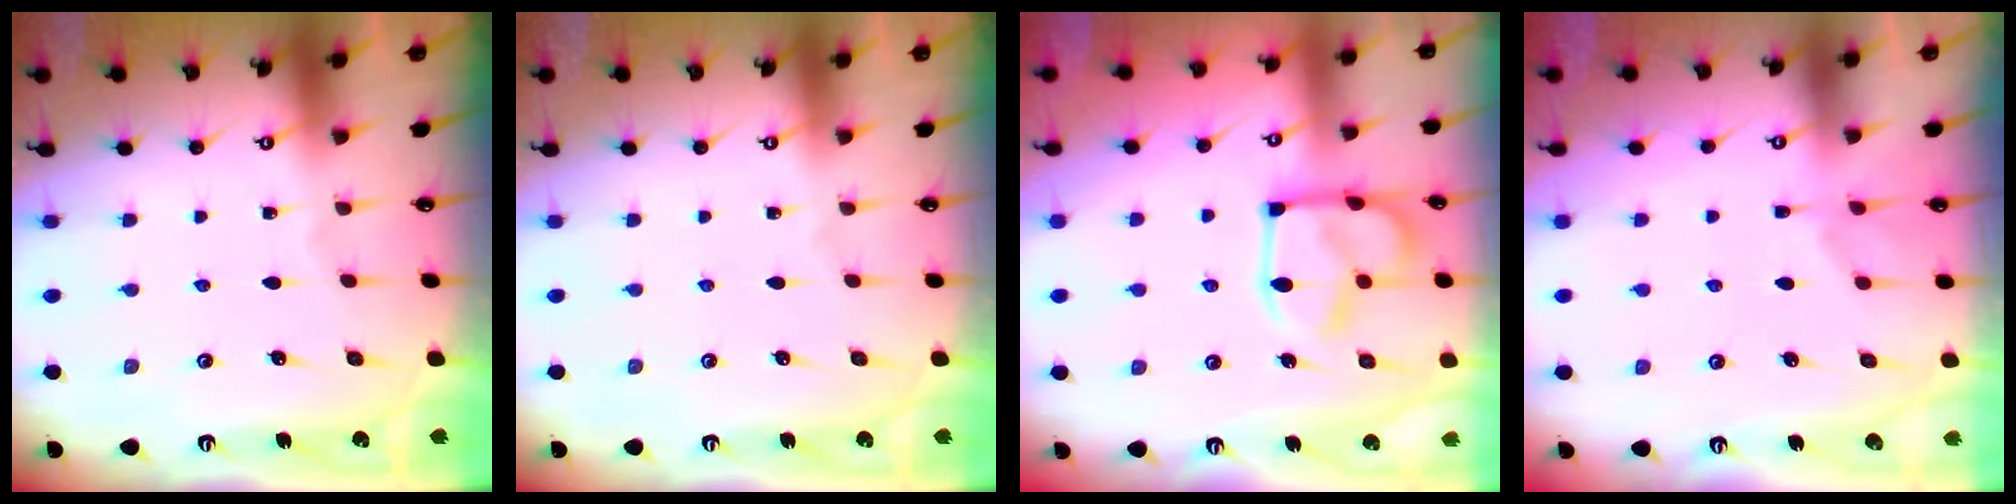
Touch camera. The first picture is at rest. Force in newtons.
{"total": 0.0}
{"total": 14.5, "press": 14.5, "slide": 0.4}
{"total": 1.2, "press": 0.6, "slide": 1.1}